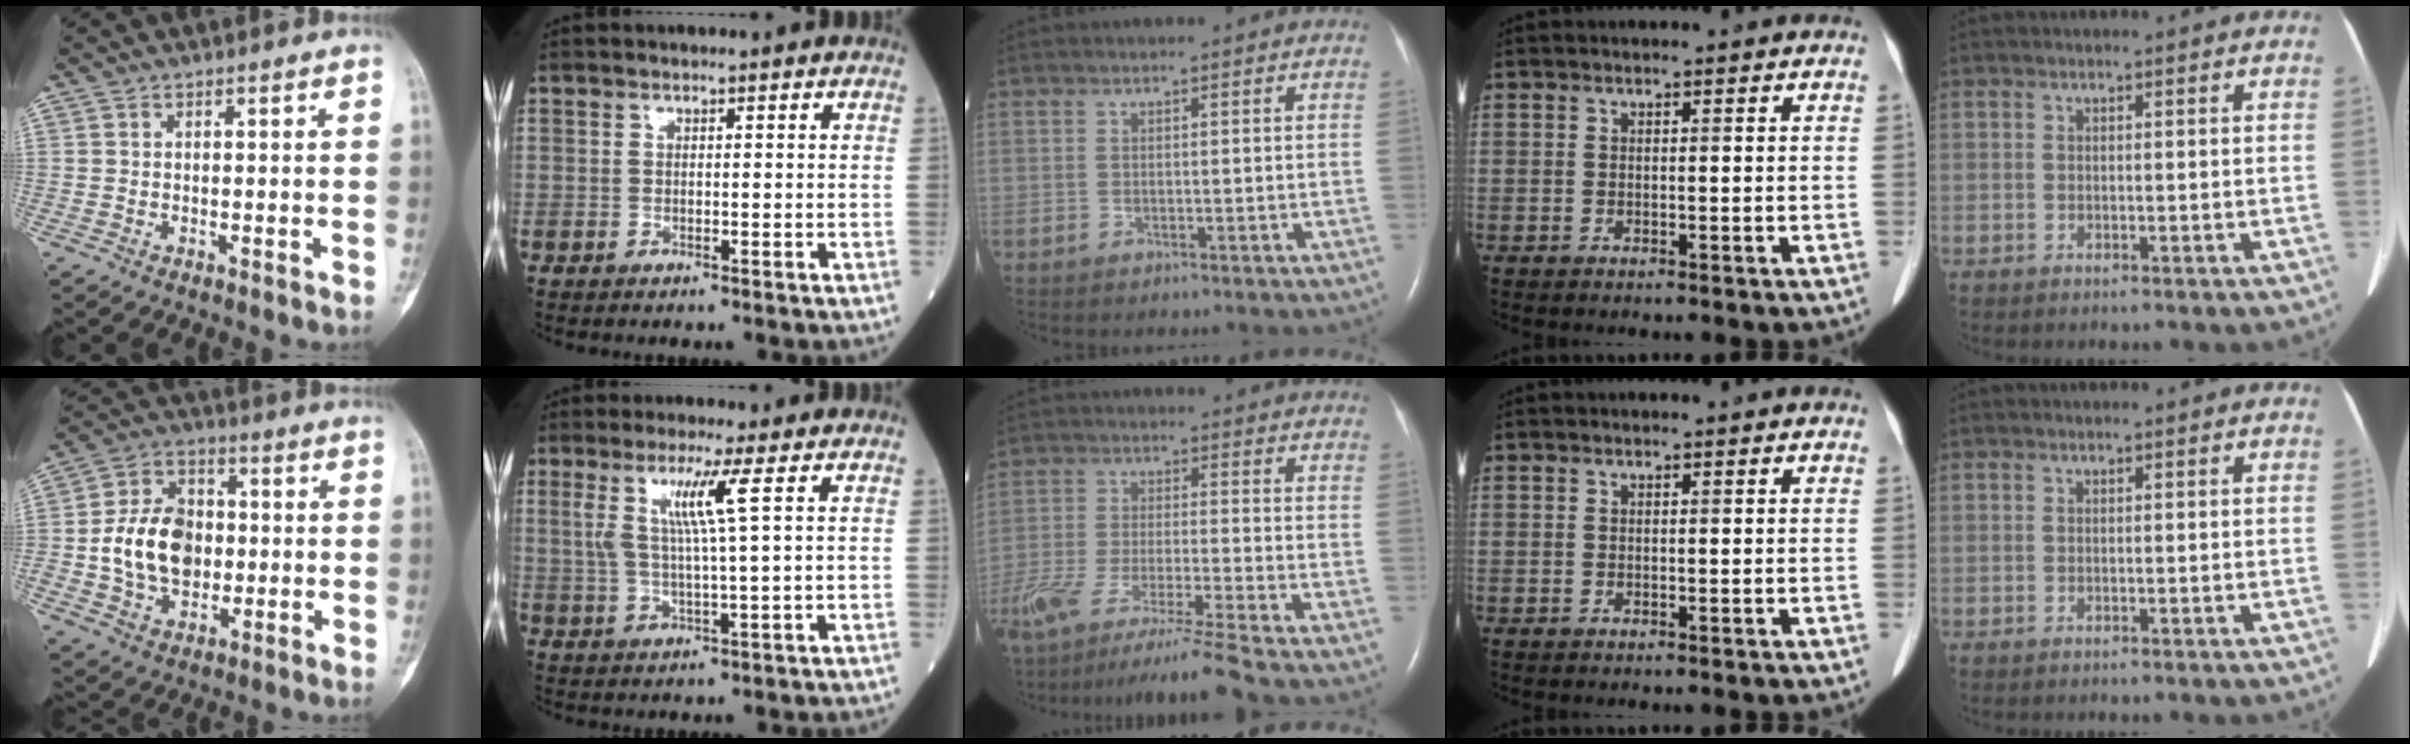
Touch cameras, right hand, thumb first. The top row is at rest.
{"thumb": {"total": 14.5, "force": [-0.8, 10.6, 9.9], "torque": [-0.146, 0.022, -0.015]}, "index": {"total": 6.6, "force": [2.2, -0.9, 6.1], "torque": [-0.124, 0.002, 0.046]}, "middle": {"total": 15.9, "force": [-13.3, -2.3, 8.4], "torque": [-0.157, -0.052, -0.229]}}